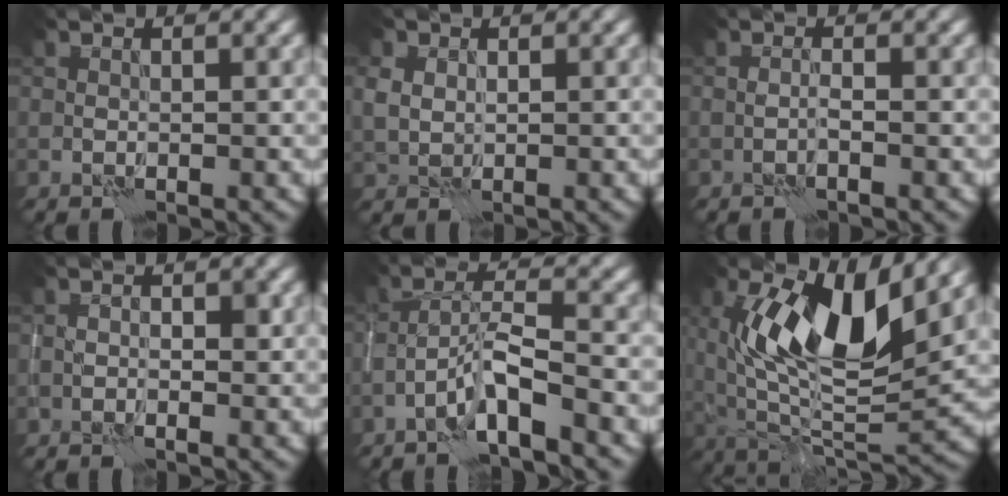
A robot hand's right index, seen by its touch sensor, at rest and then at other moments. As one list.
[{"total": 1.6, "force": [1.2, 1.0, 0.3], "torque": [-0.010, -0.002, 0.025]}, {"total": 0.9, "force": [0.1, -0.9, -0.2], "torque": [0.003, 0.003, 0.004]}, {"total": 0.8, "force": [-0.1, 0.3, 0.7], "torque": [-0.007, 0.000, -0.003]}, {"total": 3.9, "force": [-2.5, 0.1, 3.0], "torque": [-0.059, 0.011, -0.051]}, {"total": 10.2, "force": [4.4, 3.4, 8.6], "torque": [-0.151, -0.016, 0.082]}]